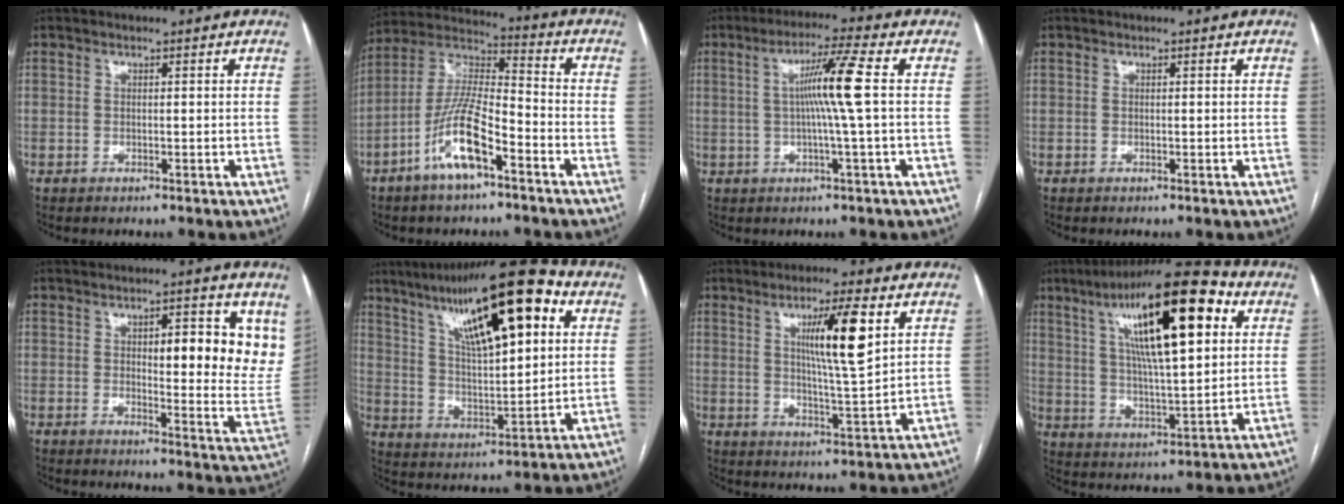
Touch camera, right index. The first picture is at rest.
{"total": 12.4, "force": [-6.2, 3.1, 10.2], "torque": [-0.212, 0.006, -0.116]}
{"total": 7.8, "force": [0.7, -1.5, 7.6], "torque": [-0.135, 0.008, 0.015]}
{"total": 0.0}
{"total": 12.5, "force": [4.9, 3.6, 10.9], "torque": [-0.119, -0.016, 0.060]}
{"total": 21.4, "force": [10.4, 4.9, 18.0], "torque": [-0.299, 0.035, 0.176]}
{"total": 10.1, "force": [3.8, 0.3, 9.4], "torque": [-0.158, -0.005, 0.062]}
{"total": 21.4, "force": [8.5, 4.6, 19.0], "torque": [-0.321, 0.033, 0.138]}